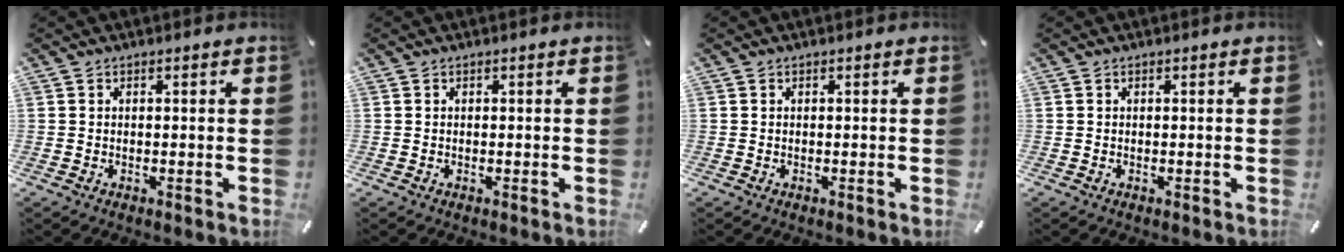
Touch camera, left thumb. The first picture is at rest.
{"total": 0.0}
{"total": 0.0}
{"total": 0.0}